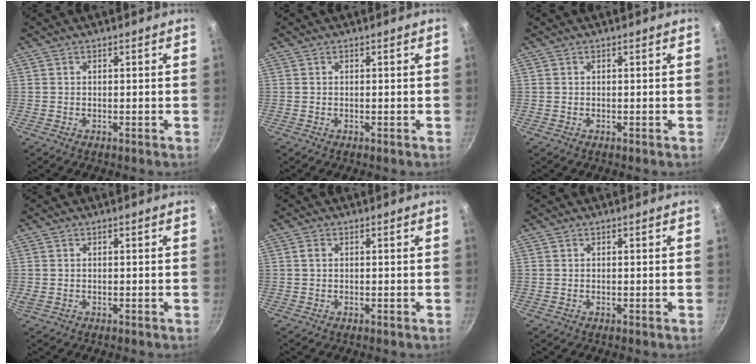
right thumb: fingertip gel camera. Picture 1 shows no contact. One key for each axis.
{"total": 0.0}
{"total": 0.0}
{"total": 0.7, "fx": 0.0, "fy": 0.6, "fz": 0.4, "tx": -0.008, "ty": 0.002, "tz": 0.002}
{"total": 1.1, "fx": 0.2, "fy": 0.8, "fz": 0.7, "tx": -0.011, "ty": 0.003, "tz": 0.003}
{"total": 0.0}